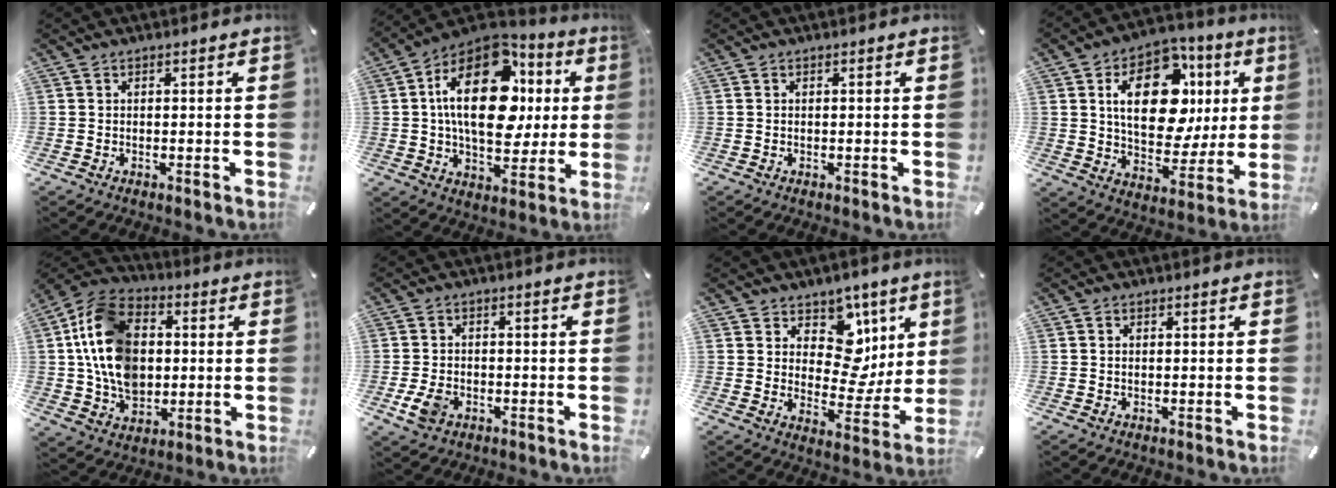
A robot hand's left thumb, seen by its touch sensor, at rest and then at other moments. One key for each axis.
{"total": 24.3, "fx": 4.9, "fy": 14.9, "fz": 18.5, "tx": -0.330, "ty": -0.011, "tz": 0.081}
{"total": 0.0}
{"total": 20.6, "fx": 5.8, "fy": 12.8, "fz": 15.1, "tx": -0.237, "ty": -0.014, "tz": 0.097}
{"total": 16.4, "fx": 0.6, "fy": 12.6, "fz": 10.5, "tx": -0.237, "ty": 0.011, "tz": 0.011}
{"total": 5.2, "fx": -2.0, "fy": 3.8, "fz": 3.0, "tx": -0.074, "ty": 0.003, "tz": -0.039}
{"total": 12.0, "fx": 4.4, "fy": 9.5, "fz": 5.9, "tx": -0.062, "ty": -0.047, "tz": 0.082}
{"total": 0.8, "fx": 0.0, "fy": 0.5, "fz": 0.7, "tx": -0.015, "ty": 0.001, "tz": 0.000}